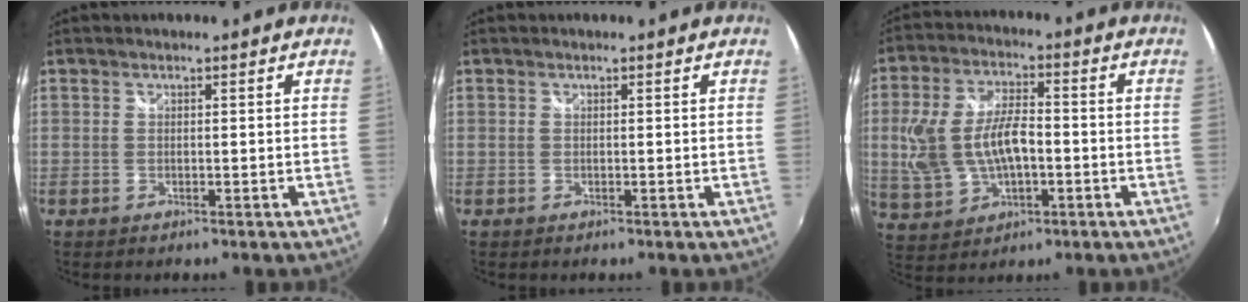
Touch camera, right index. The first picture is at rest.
{"total": 0.0}
{"total": 13.1, "force": [-1.3, 7.0, 10.9], "torque": [-0.232, 0.005, -0.013]}